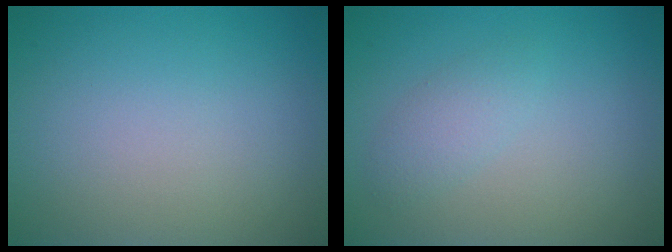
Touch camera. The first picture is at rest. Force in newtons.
{"total": 1.6, "press": 1.6, "slide": 0.0}